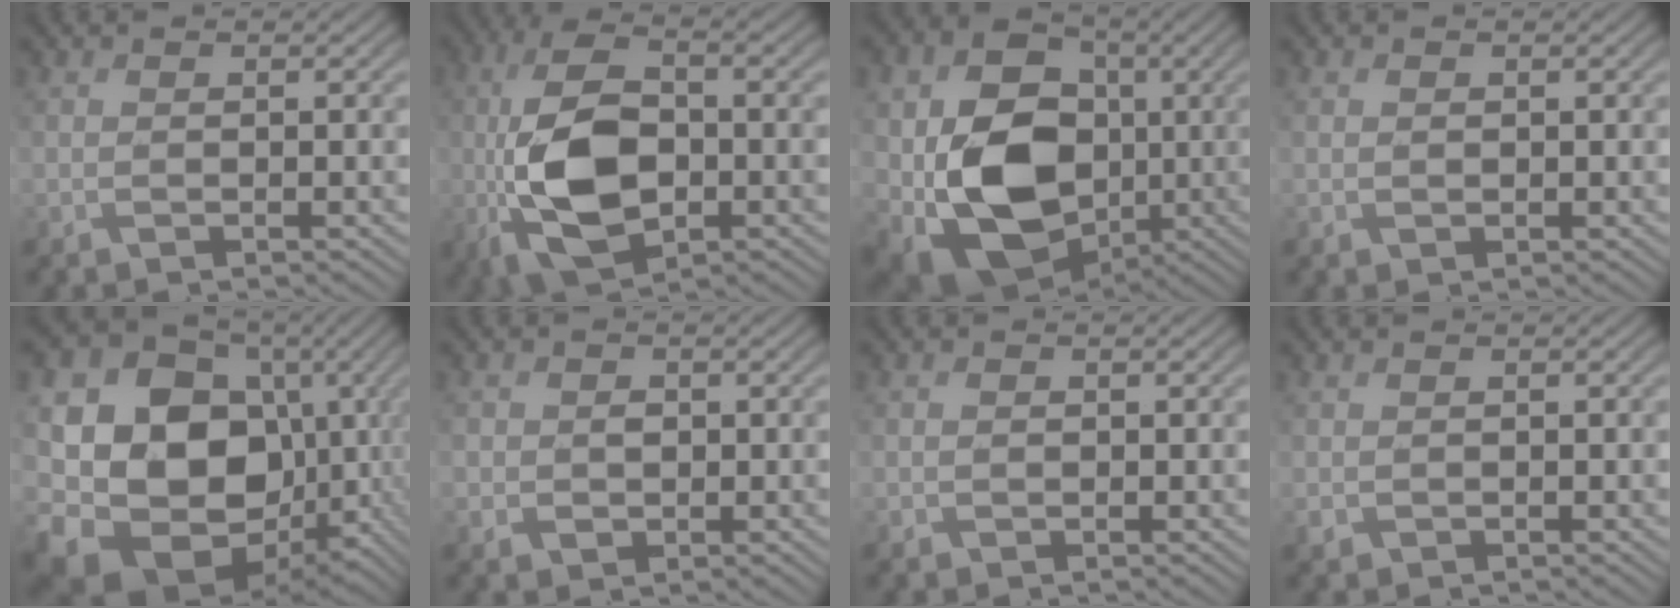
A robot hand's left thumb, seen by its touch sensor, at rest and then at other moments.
{"total": 13.4, "force": [-2.1, 7.1, 11.2], "torque": [-0.248, -0.009, -0.044]}
{"total": 15.8, "force": [-1.8, 11.7, 10.6], "torque": [-0.213, -0.018, -0.031]}
{"total": 0.5, "force": [0.1, 0.5, 0.2], "torque": [-0.004, -0.003, 0.003]}
{"total": 19.6, "force": [-0.8, 16.4, 10.8], "torque": [-0.247, -0.041, 0.008]}
{"total": 2.5, "force": [-0.1, 2.2, 1.1], "torque": [-0.028, -0.007, -0.004]}
{"total": 0.8, "force": [-0.1, 0.7, 0.3], "torque": [-0.005, -0.004, -0.004]}
{"total": 0.9, "force": [-0.2, 0.8, 0.2], "torque": [-0.008, -0.007, -0.004]}